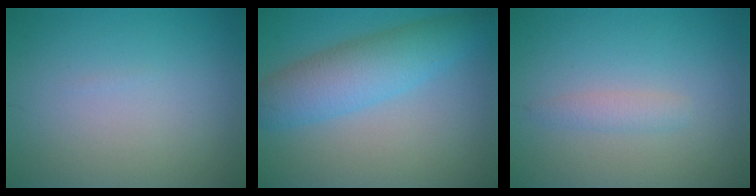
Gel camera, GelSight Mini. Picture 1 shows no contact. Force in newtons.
{"total": 5.7, "press": 5.7, "slide": 0.3}
{"total": 1.4, "press": 1.4, "slide": 0.1}